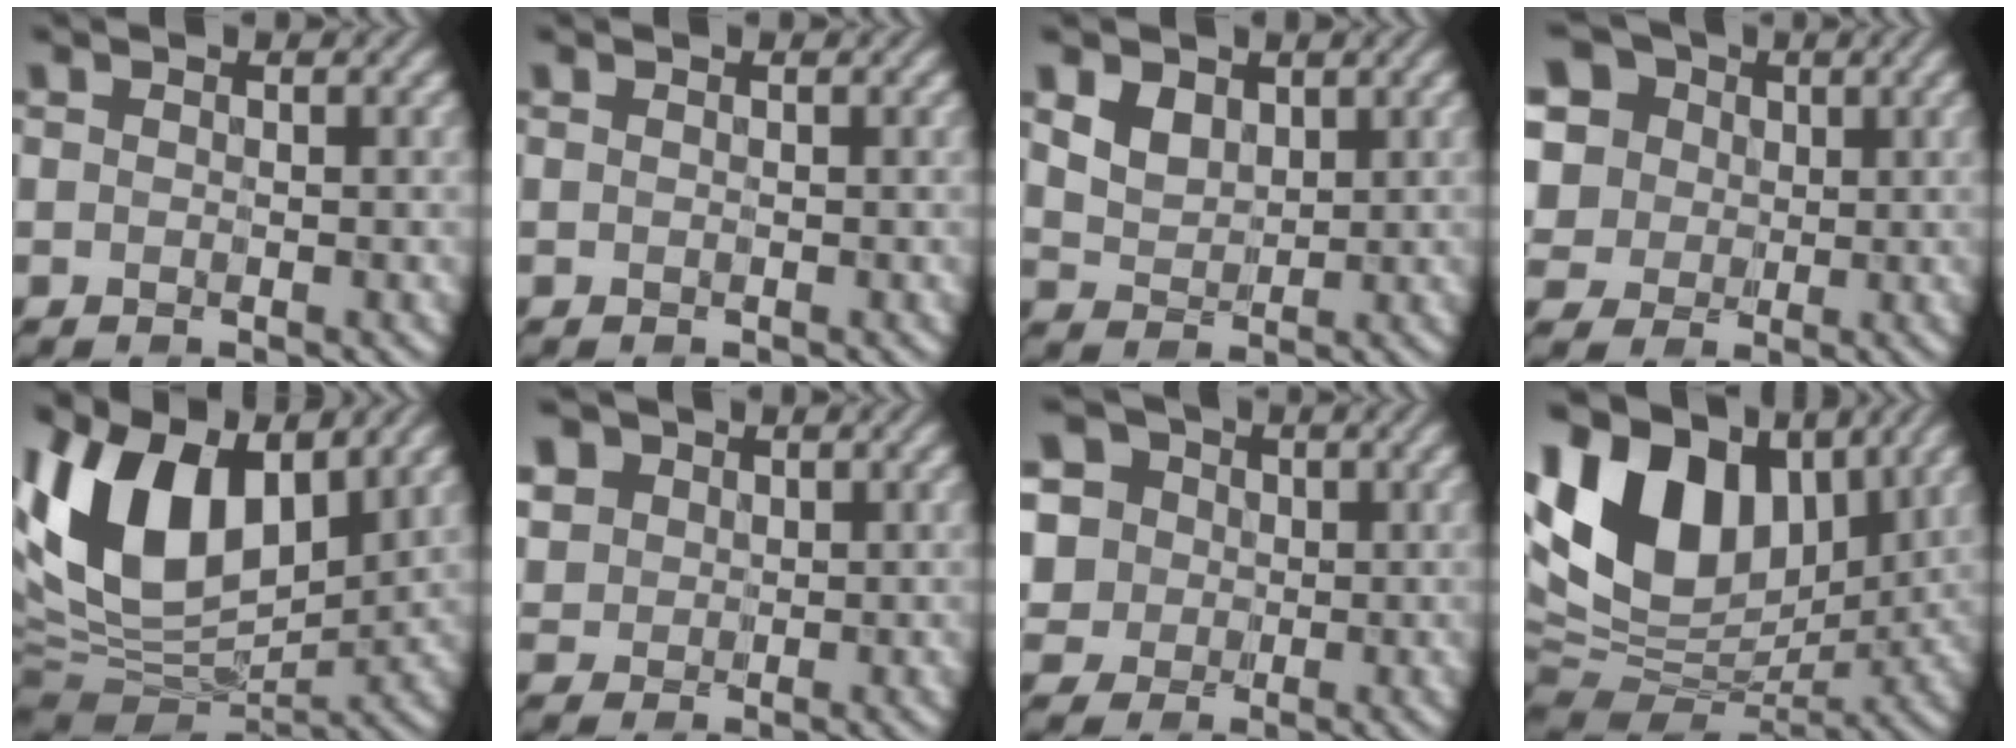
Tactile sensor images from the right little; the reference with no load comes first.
{"total": 0.0}
{"total": 2.5, "force": [0.9, 1.9, 1.2], "torque": [-0.041, -0.014, 0.025]}
{"total": 11.3, "force": [4.5, 9.0, 5.2], "torque": [-0.138, 0.024, 0.074]}
{"total": 14.2, "force": [4.6, 7.7, 11.0], "torque": [-0.229, 0.012, 0.076]}
{"total": 3.8, "force": [1.6, 3.1, 1.4], "torque": [-0.074, 0.004, 0.044]}
{"total": 9.4, "force": [3.3, 7.8, 4.2], "torque": [-0.110, 0.020, 0.049]}
{"total": 14.8, "force": [4.8, 9.6, 10.2], "torque": [-0.211, 0.028, 0.078]}